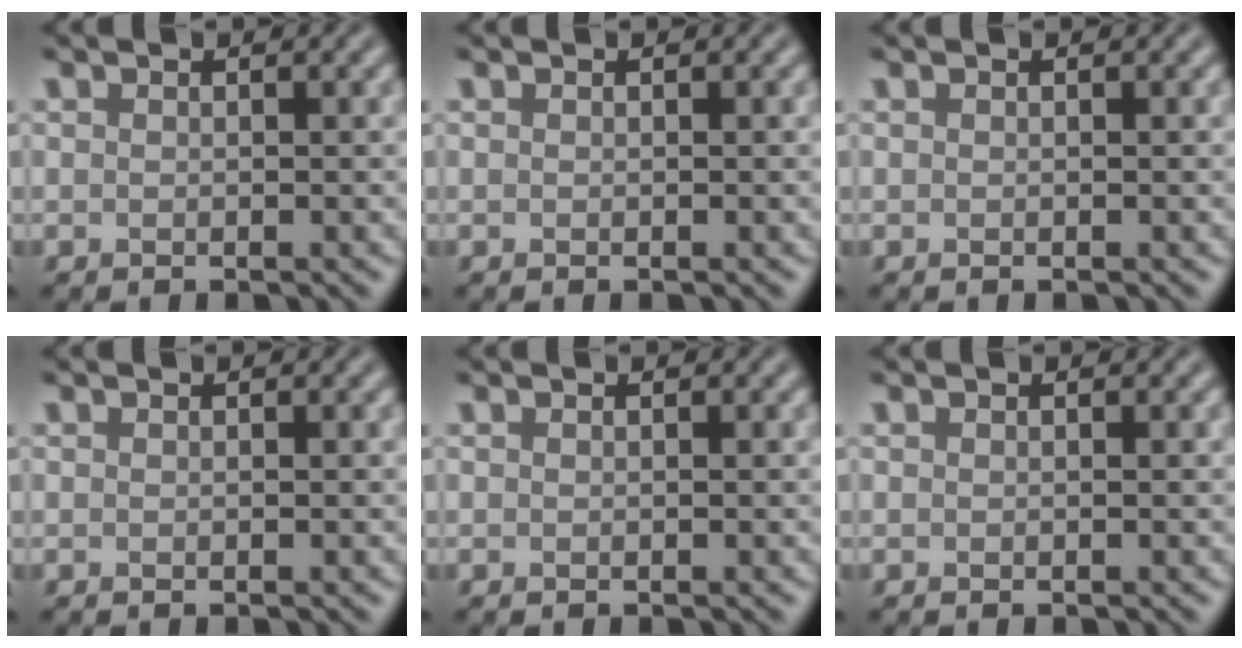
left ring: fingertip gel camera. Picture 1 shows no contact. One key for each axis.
{"total": 0.0}
{"total": 0.0}
{"total": 0.0}
{"total": 0.0}
{"total": 0.0}